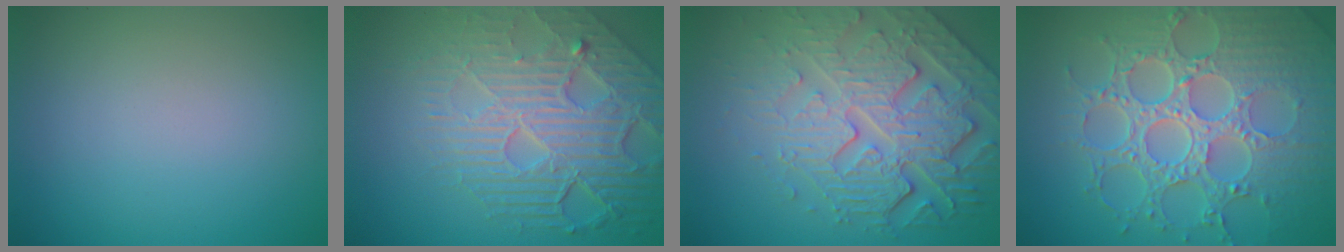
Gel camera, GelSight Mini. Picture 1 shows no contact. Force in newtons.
{"total": 8.7, "press": 5.9, "slide": 6.4}
{"total": 7.1, "press": 5.6, "slide": 4.4}
{"total": 8.7, "press": 6.4, "slide": 5.9}